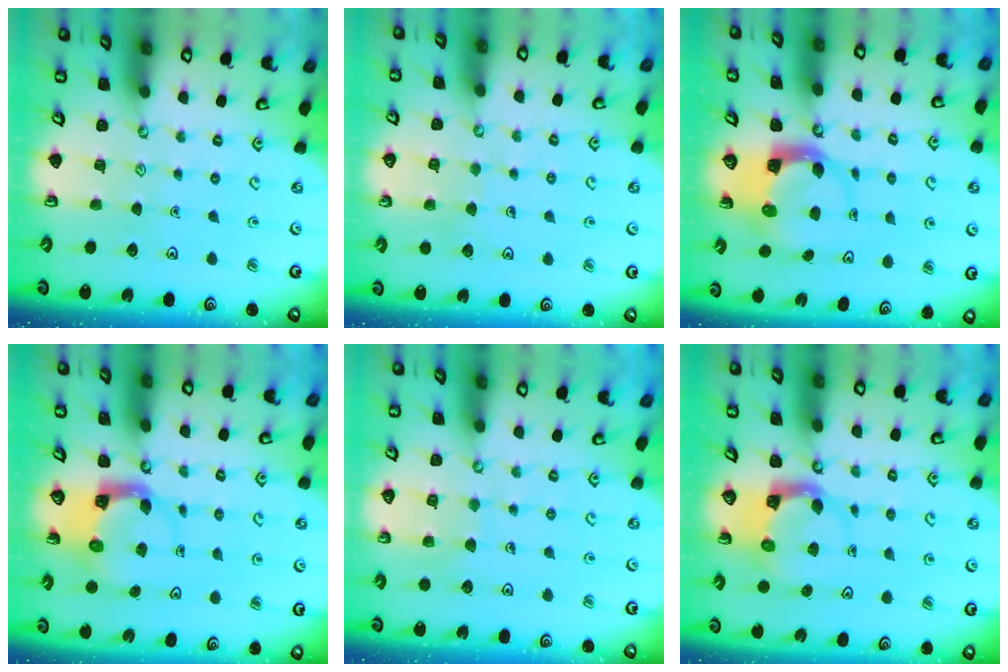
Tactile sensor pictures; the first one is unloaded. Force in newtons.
{"total": 4.9, "press": 4.9, "slide": 0.4}
{"total": 3.8, "press": 3.8, "slide": 0.6}
{"total": 4.0, "press": 4.0, "slide": 0.5}
{"total": 6.4, "press": 6.4, "slide": 0.3}
{"total": 3.8, "press": 3.8, "slide": 0.7}